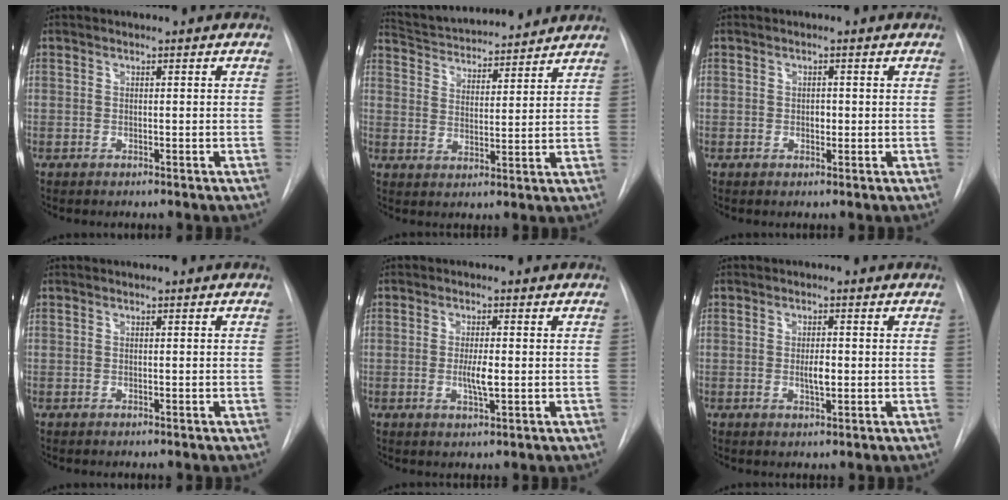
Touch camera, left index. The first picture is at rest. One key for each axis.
{"total": 15.8, "fx": 14.9, "fy": 2.4, "fz": 4.8, "tx": -0.082, "ty": 0.025, "tz": 0.229}
{"total": 1.1, "fx": 0.0, "fy": 0.8, "fz": 0.8, "tx": -0.010, "ty": 0.002, "tz": 0.001}
{"total": 0.0}
{"total": 3.2, "fx": -0.2, "fy": 0.5, "fz": 3.1, "tx": -0.059, "ty": -0.004, "tz": -0.002}
{"total": 2.4, "fx": -0.1, "fy": 0.7, "fz": 2.3, "tx": -0.041, "ty": -0.001, "tz": 0.000}